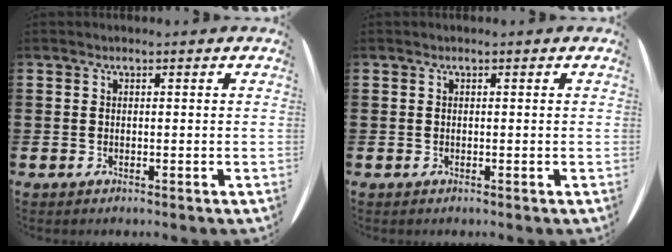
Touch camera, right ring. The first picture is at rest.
{"total": 0.0}